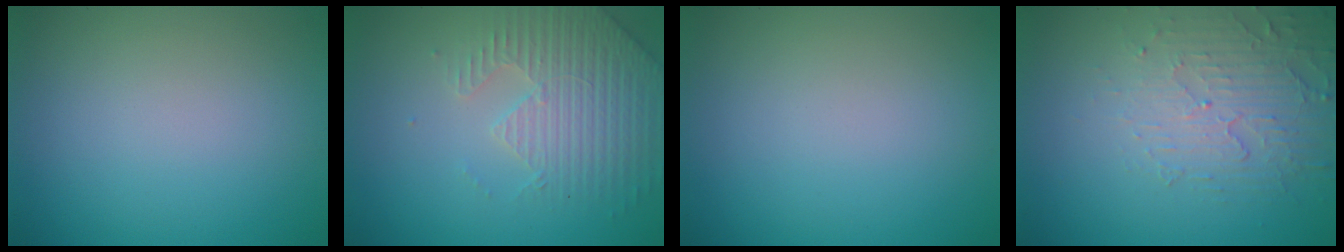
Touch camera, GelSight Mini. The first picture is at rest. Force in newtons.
{"total": 4.4, "press": 4.3, "slide": 1.0}
{"total": 0.0}
{"total": 4.9, "press": 3.2, "slide": 3.7}